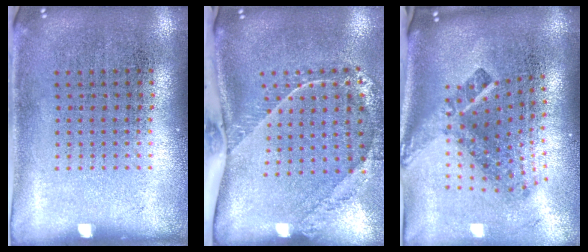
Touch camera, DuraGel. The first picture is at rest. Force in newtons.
{"total": 2.4, "press": 1.7, "slide": 1.8}
{"total": 2.8, "press": 1.7, "slide": 2.2}